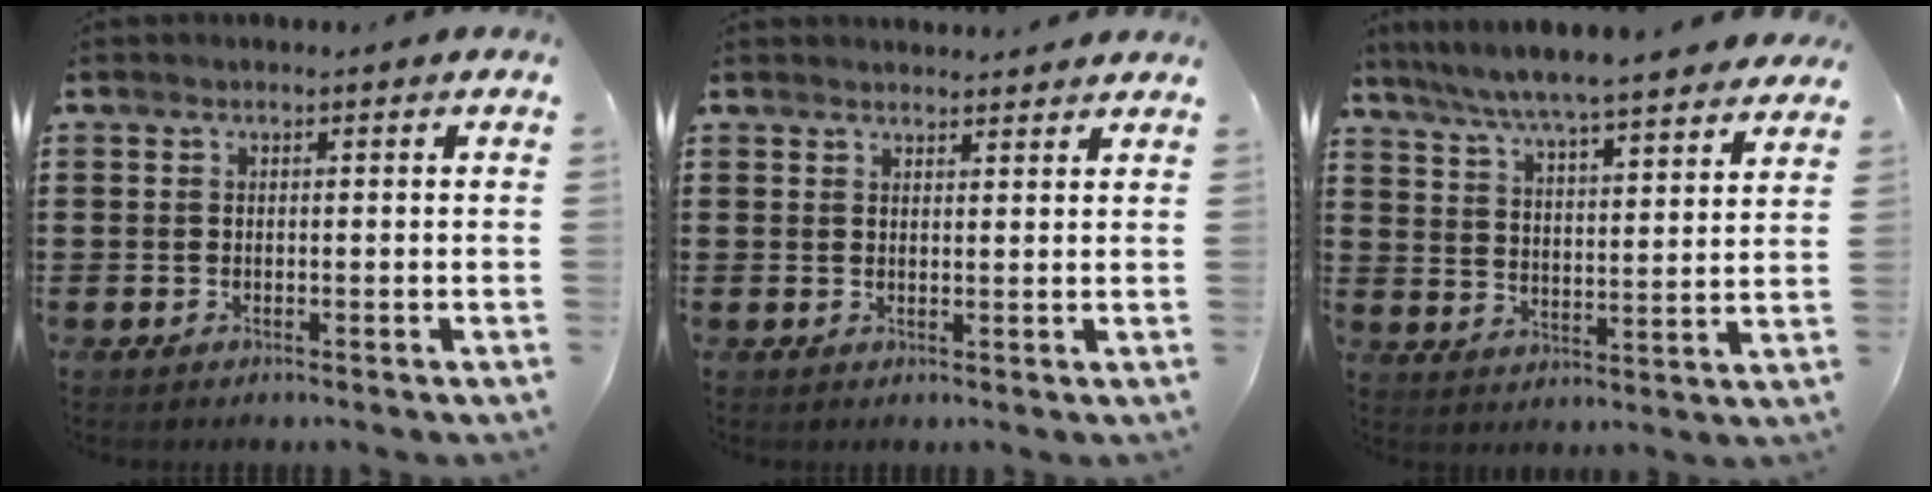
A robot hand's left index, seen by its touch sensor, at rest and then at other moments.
{"total": 1.8, "force": [1.8, 0.1, 0.0], "torque": [-0.004, 0.000, 0.034]}
{"total": 5.9, "force": [5.5, -0.4, 1.9], "torque": [-0.064, -0.038, 0.092]}